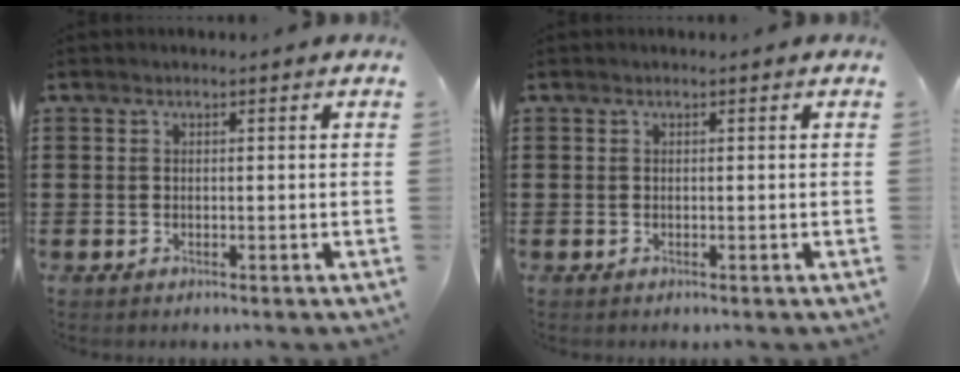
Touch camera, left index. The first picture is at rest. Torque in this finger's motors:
{"motor_torque": [0.00, 0.00, 0.00, 0.01]}